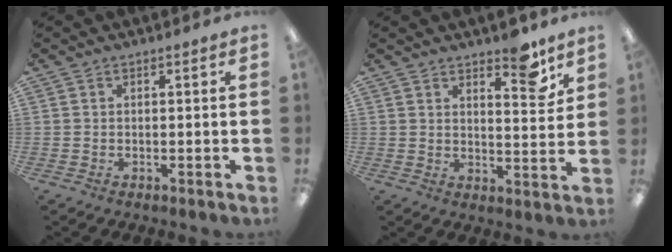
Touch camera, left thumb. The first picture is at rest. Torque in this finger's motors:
{"motor_torque": [0.71, 0.37, 0.66, -0.44, 0.06]}